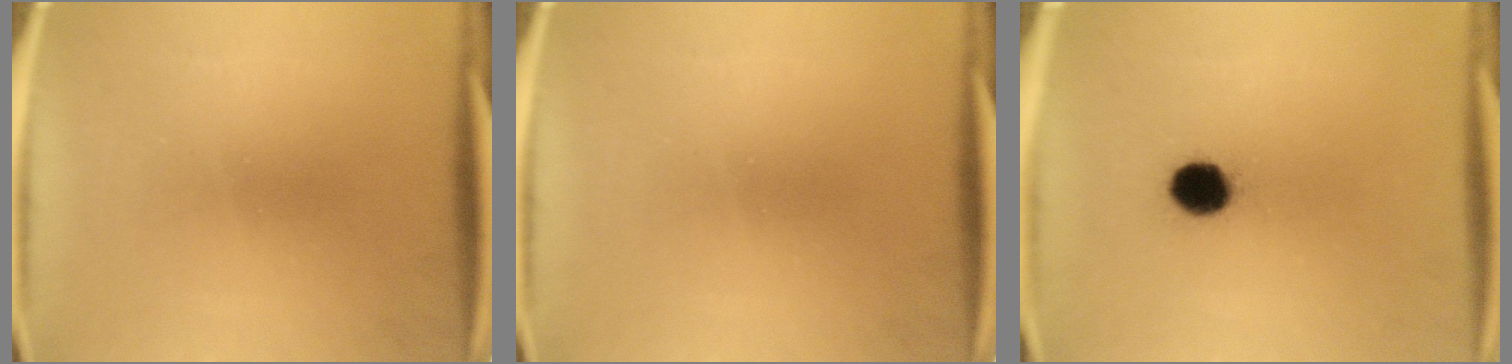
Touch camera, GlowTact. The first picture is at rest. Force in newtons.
{"total": 0.0}
{"total": 7.1}